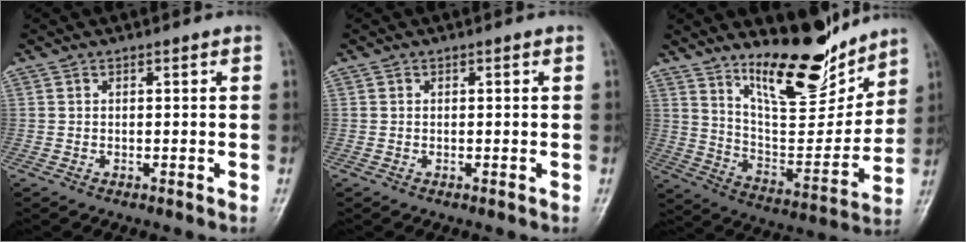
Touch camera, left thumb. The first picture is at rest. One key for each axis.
{"total": 0.0}
{"total": 16.7, "fx": 13.2, "fy": 5.0, "fz": 8.9, "tx": -0.096, "ty": -0.102, "tz": 0.230}